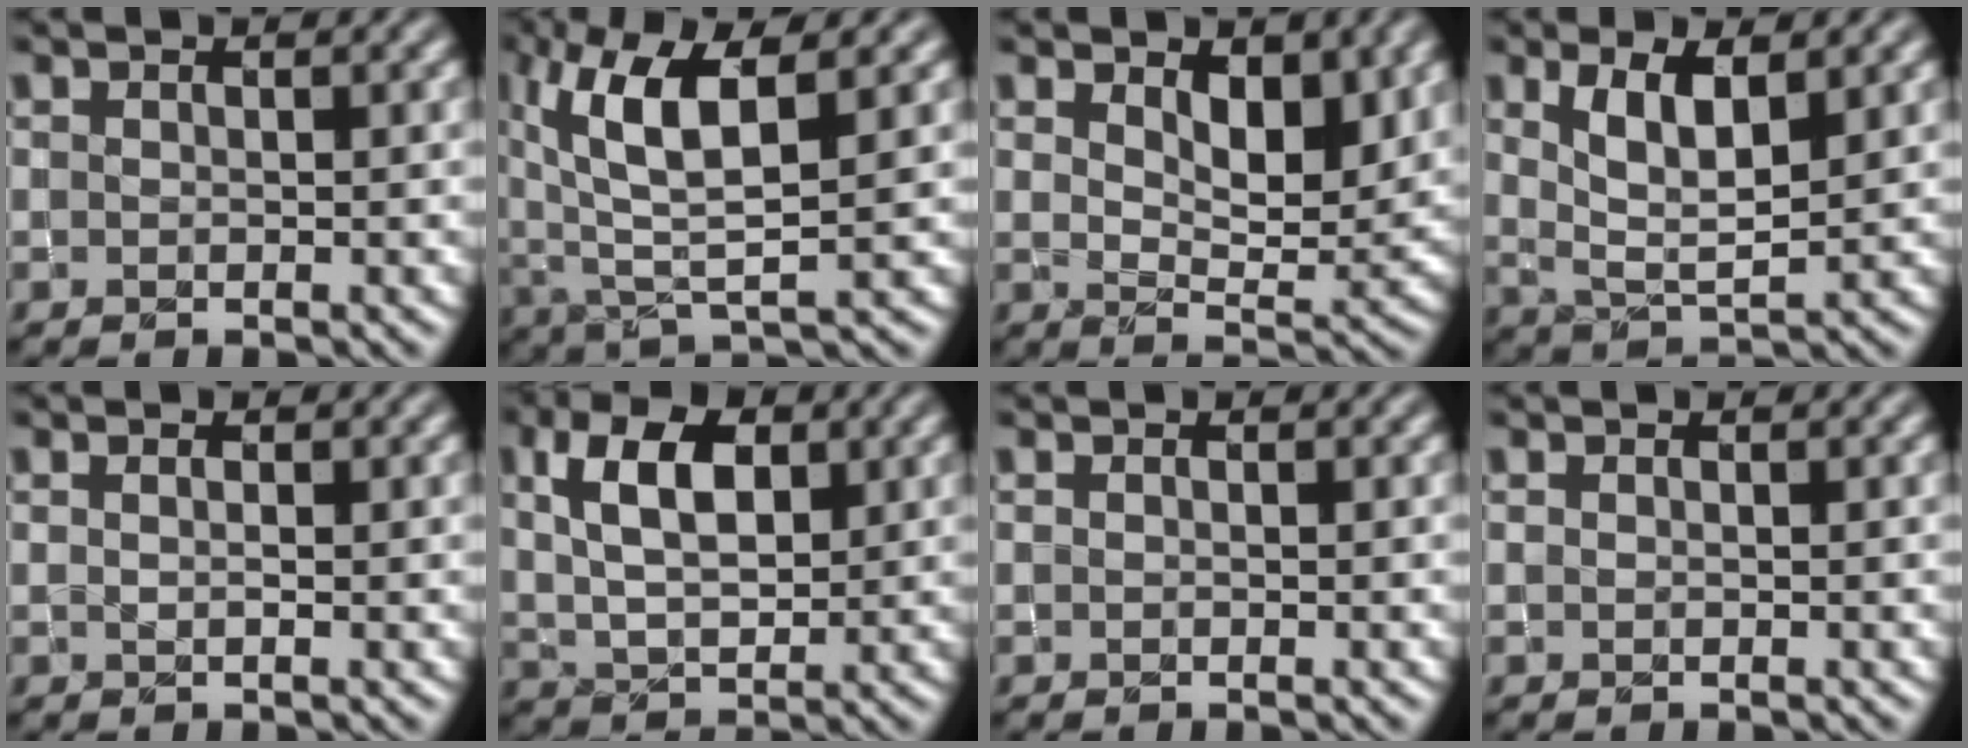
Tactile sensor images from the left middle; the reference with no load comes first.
{"total": 7.8, "force": [2.7, 2.4, 6.9], "torque": [-0.133, 0.010, 0.046]}
{"total": 4.4, "force": [2.2, 2.0, 3.2], "torque": [-0.051, -0.011, 0.038]}
{"total": 4.7, "force": [2.0, 1.8, 3.8], "torque": [-0.078, -0.003, 0.038]}
{"total": 0.6, "force": [0.4, 0.2, 0.5], "torque": [-0.007, -0.004, 0.005]}
{"total": 6.7, "force": [2.4, 3.8, 4.9], "torque": [-0.095, 0.010, 0.039]}
{"total": 0.0}
{"total": 0.0}